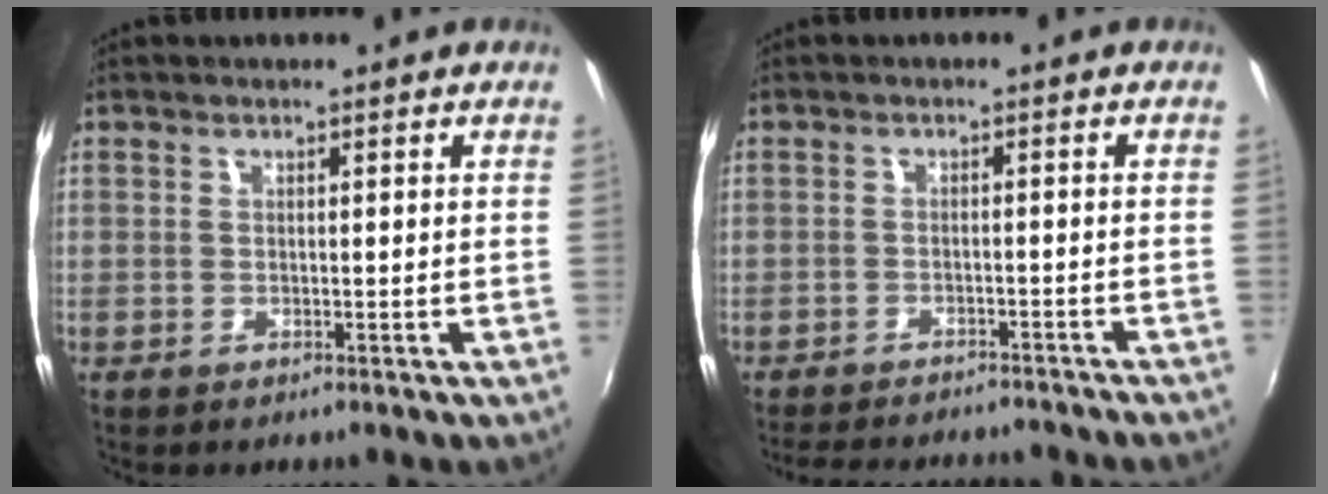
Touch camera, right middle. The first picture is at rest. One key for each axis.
{"total": 14.7, "fx": -12.9, "fy": 3.5, "fz": 6.1, "tx": -0.123, "ty": -0.020, "tz": -0.171}